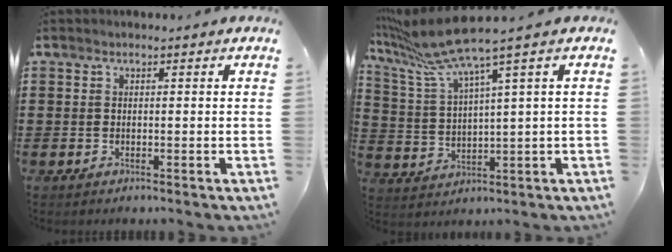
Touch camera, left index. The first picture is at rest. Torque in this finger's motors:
{"motor_torque": [1.23, -0.92, 0.38, 0.18]}